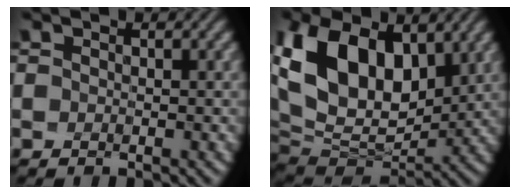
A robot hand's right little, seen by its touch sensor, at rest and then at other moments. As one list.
[{"total": 12.0, "force": [3.2, 7.7, 8.6], "torque": [-0.185, 0.000, 0.066]}]